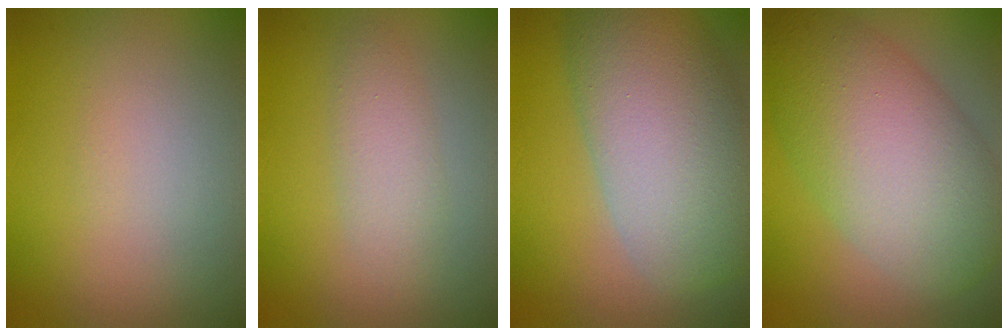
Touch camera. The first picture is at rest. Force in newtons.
{"total": 2.4, "press": 2.4, "slide": 0.1}
{"total": 11.1, "press": 11.0, "slide": 0.4}
{"total": 10.9, "press": 10.9, "slide": 0.1}